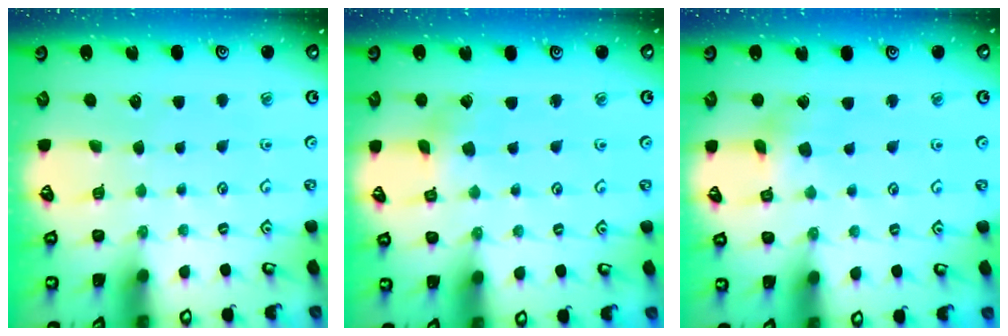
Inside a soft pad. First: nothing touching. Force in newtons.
{"total": 2.6, "press": 2.6, "slide": 0.3}
{"total": 4.7, "press": 4.6, "slide": 0.6}